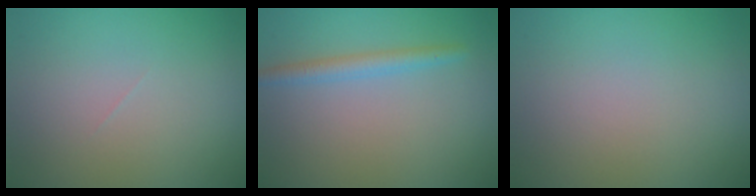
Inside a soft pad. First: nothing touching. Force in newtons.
{"total": 1.9, "press": 1.9, "slide": 0.2}
{"total": 0.0}